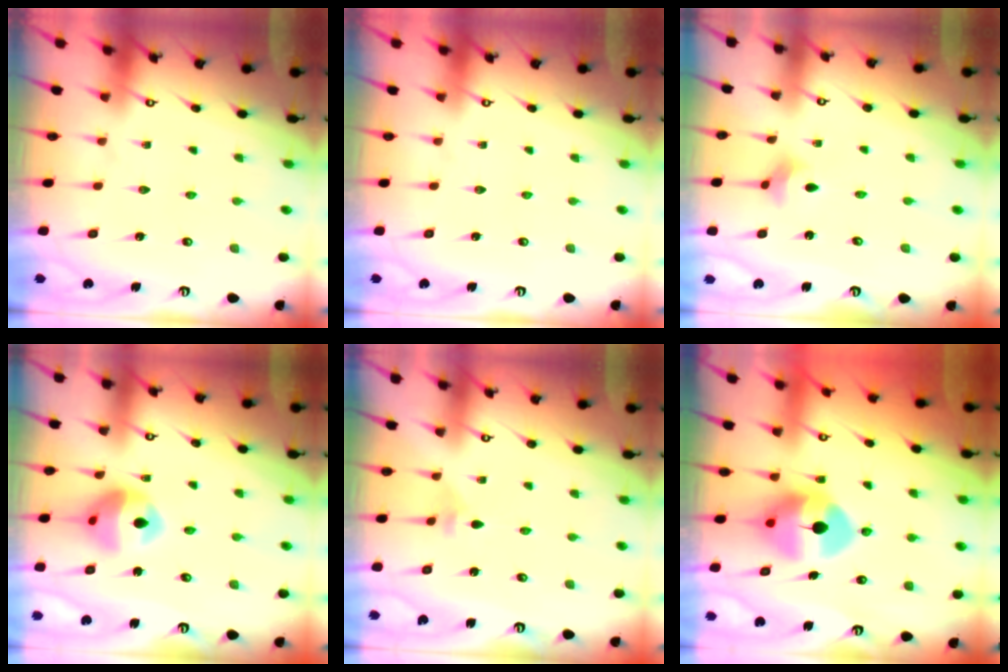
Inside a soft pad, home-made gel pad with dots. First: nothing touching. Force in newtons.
{"total": 0.0}
{"total": 2.3, "press": 2.3, "slide": 0.5}
{"total": 12.9, "press": 12.8, "slide": 1.6}
{"total": 1.9, "press": 1.9, "slide": 0.3}
{"total": 9.6, "press": 9.5, "slide": 1.5}